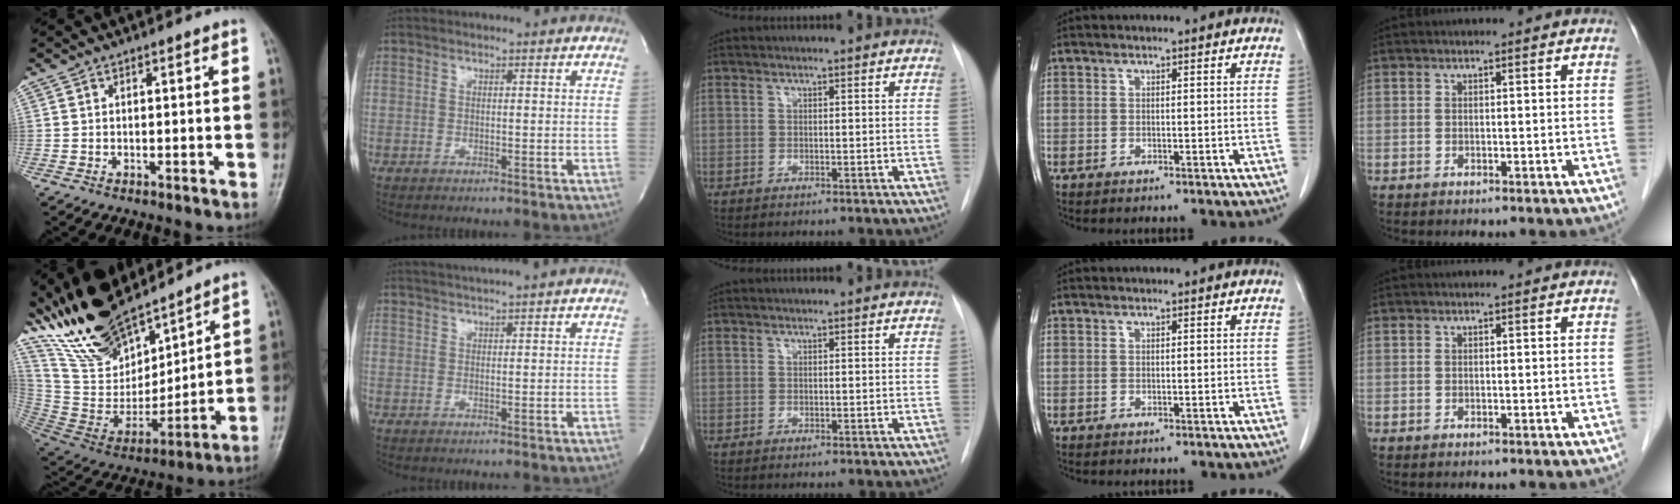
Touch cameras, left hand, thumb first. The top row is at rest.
{"thumb": {"total": 20.7, "force": [17.1, 7.5, 9.0], "torque": [-0.125, -0.087, 0.329]}, "index": {"total": 2.7, "force": [2.3, -1.1, 0.9], "torque": [-0.011, 0.006, 0.046]}}